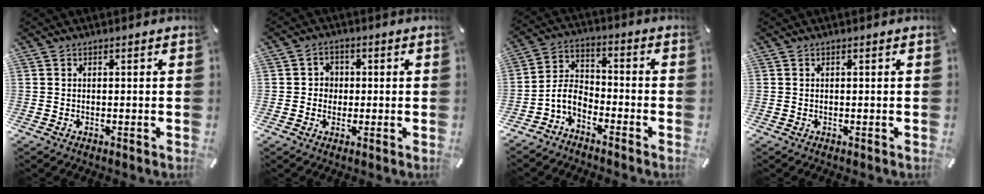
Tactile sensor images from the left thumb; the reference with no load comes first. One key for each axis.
{"total": 3.7, "fx": -0.6, "fy": 3.6, "fz": 0.6, "tx": -0.011, "ty": 0.011, "tz": -0.015}
{"total": 6.9, "fx": -4.9, "fy": 3.9, "fz": 3.0, "tx": -0.072, "ty": 0.013, "tz": -0.097}
{"total": 0.0}